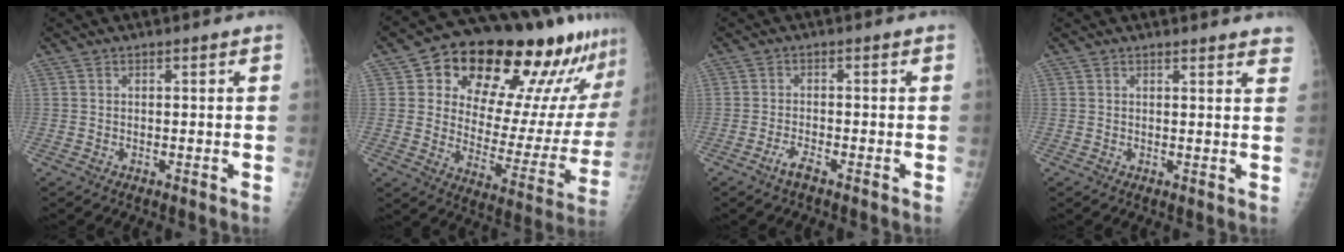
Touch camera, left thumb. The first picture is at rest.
{"total": 27.7, "force": [17.7, 12.0, 17.6], "torque": [-0.217, -0.048, 0.254]}
{"total": 2.2, "force": [-1.6, 0.3, 1.5], "torque": [-0.043, 0.005, -0.034]}
{"total": 4.6, "force": [4.4, 0.8, 1.2], "torque": [0.002, -0.019, 0.033]}